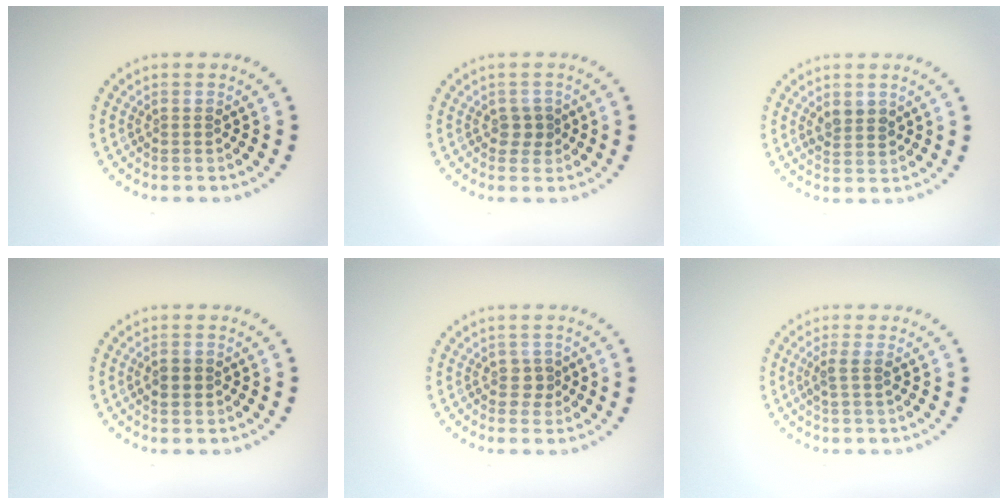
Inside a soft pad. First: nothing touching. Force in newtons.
{"total": 1.5, "press": 1.4, "slide": 0.5}
{"total": 1.9, "press": 1.8, "slide": 0.6}
{"total": 1.9, "press": 1.9, "slide": 0.1}
{"total": 1.2, "press": 1.1, "slide": 0.6}
{"total": 1.4, "press": 1.2, "slide": 0.9}